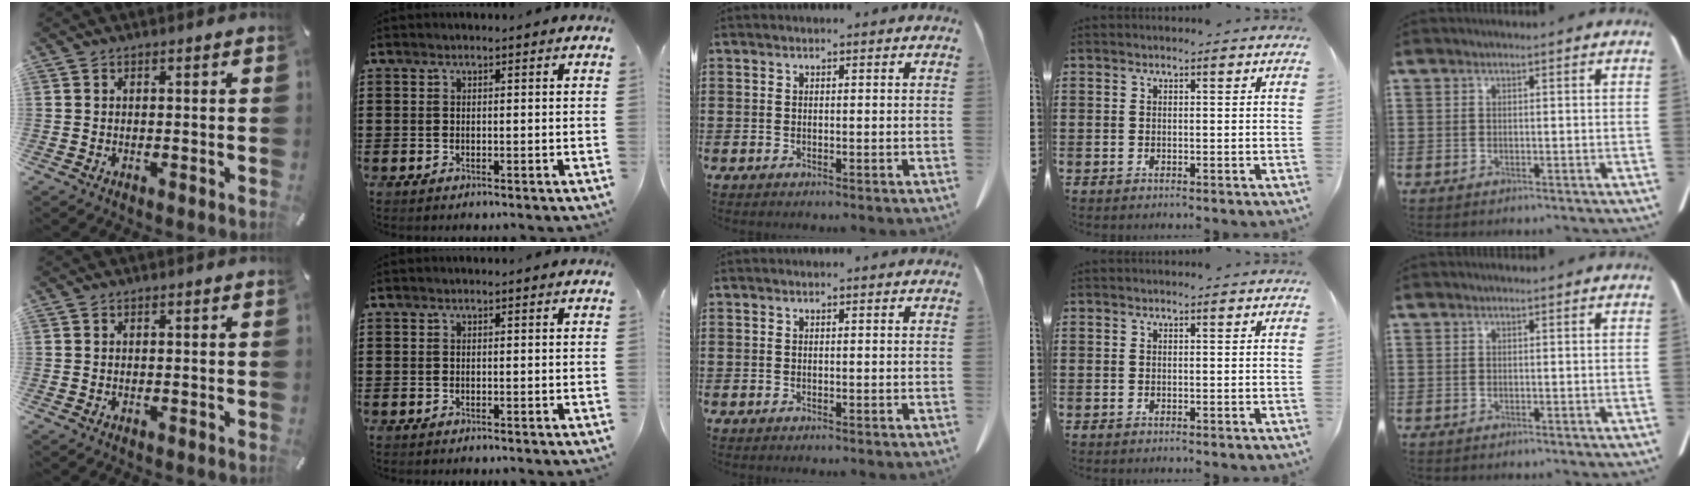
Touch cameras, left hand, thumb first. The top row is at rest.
{}